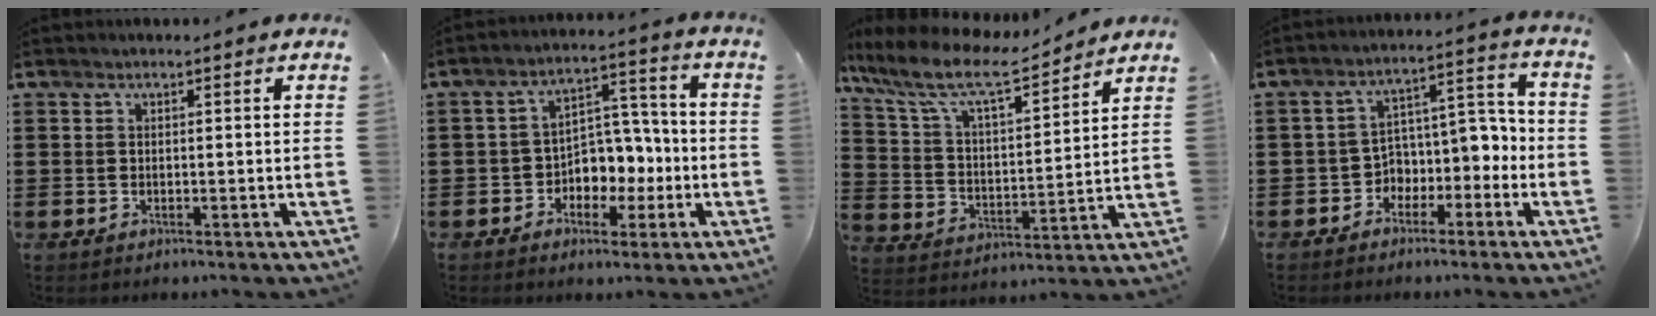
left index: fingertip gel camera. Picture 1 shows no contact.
{"total": 6.0, "force": [-1.6, 5.0, 2.8], "torque": [-0.057, 0.011, -0.031]}
{"total": 9.6, "force": [7.6, 2.0, 5.4], "torque": [-0.135, -0.041, 0.128]}
{"total": 4.8, "force": [-2.5, 3.8, 1.4], "torque": [-0.041, 0.001, -0.054]}